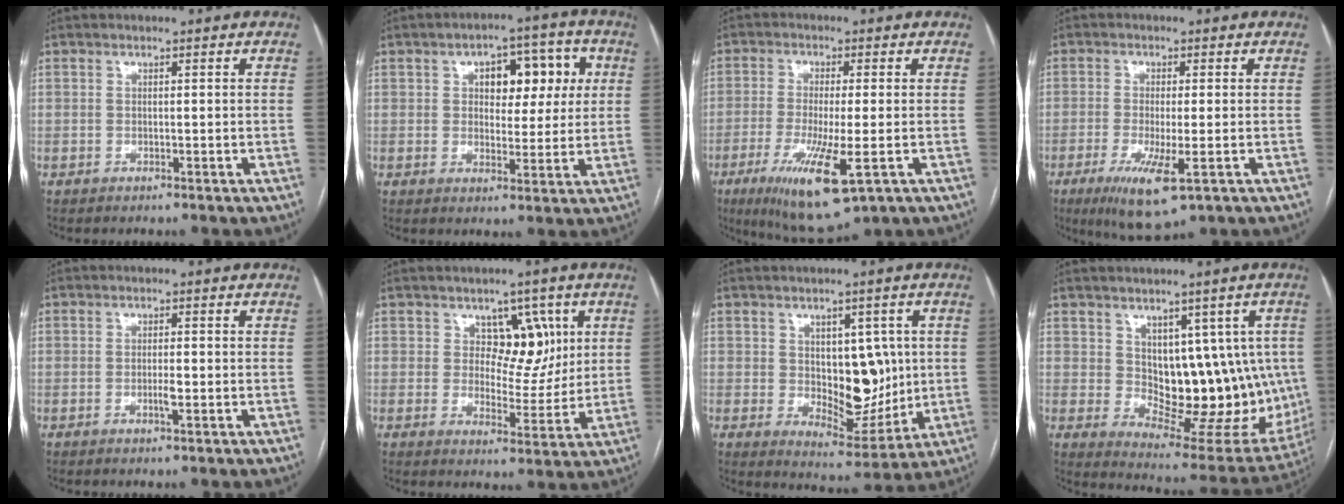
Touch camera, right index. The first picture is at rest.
{"total": 8.8, "force": [2.5, 4.8, 6.9], "torque": [-0.081, 0.028, 0.036]}
{"total": 11.7, "force": [-4.7, 1.8, 10.6], "torque": [-0.199, -0.037, -0.073]}
{"total": 8.2, "force": [-3.6, 1.5, 7.2], "torque": [-0.134, -0.024, -0.054]}
{"total": 2.0, "force": [-0.5, 0.3, 1.9], "torque": [-0.036, -0.001, -0.009]}
{"total": 6.8, "force": [2.8, 4.6, 4.3], "torque": [-0.043, 0.006, 0.045]}
{"total": 10.2, "force": [0.8, 5.9, 8.4], "torque": [-0.113, -0.002, 0.032]}
{"total": 14.9, "force": [1.6, 8.5, 12.1], "torque": [-0.132, 0.009, 0.047]}